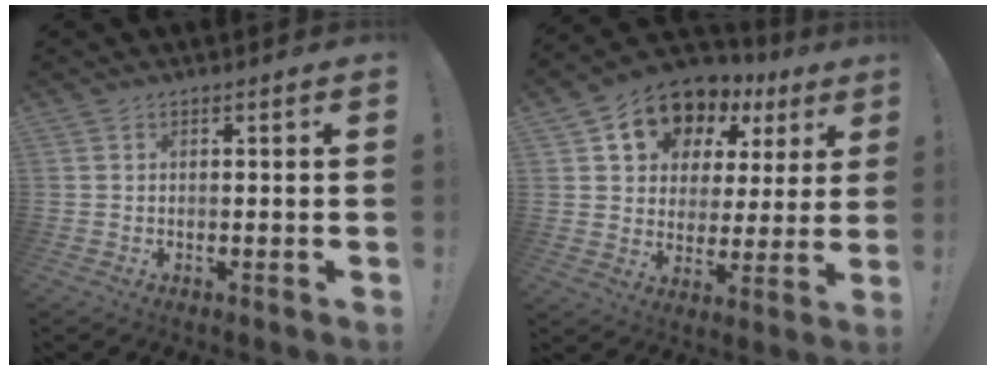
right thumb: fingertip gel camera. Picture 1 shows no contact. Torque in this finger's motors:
{"motor_torque": [0.56, 2.93, 0.56, -0.14, 0.03]}